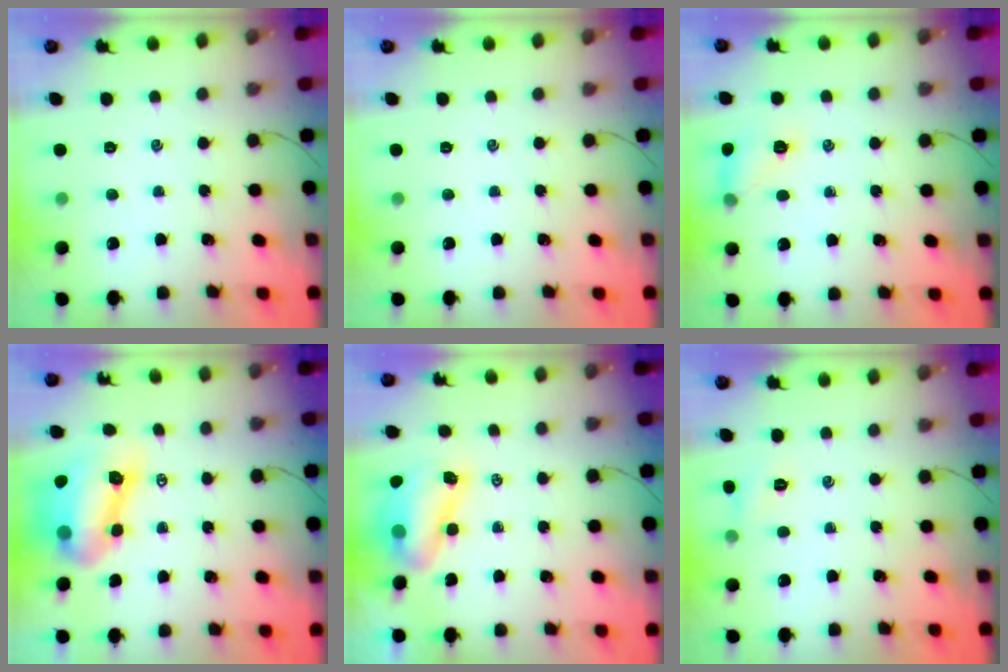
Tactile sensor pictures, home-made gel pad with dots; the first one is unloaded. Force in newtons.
{"total": 0.0}
{"total": 9.0, "press": 9.0, "slide": 0.9}
{"total": 11.9, "press": 11.4, "slide": 3.4}
{"total": 8.0, "press": 7.9, "slide": 1.4}
{"total": 5.6, "press": 5.4, "slide": 1.7}